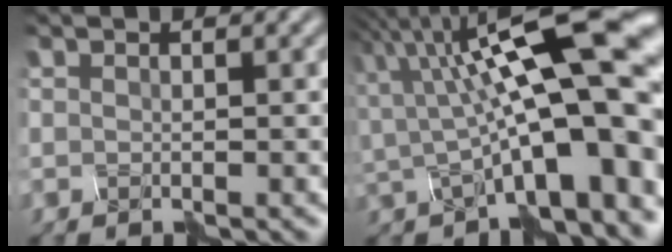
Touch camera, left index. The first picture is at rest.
{"total": 13.4, "force": [0.8, 3.9, 12.8], "torque": [-0.191, 0.025, 0.026]}